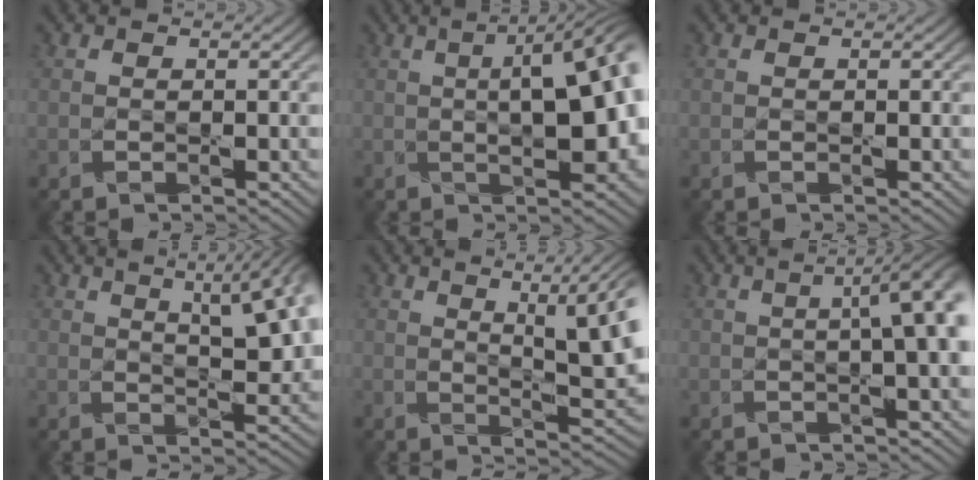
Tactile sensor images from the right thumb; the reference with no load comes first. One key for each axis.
{"total": 12.5, "fx": 0.5, "fy": 4.1, "fz": 11.8, "tx": -0.147, "ty": 0.021, "tz": -0.007}
{"total": 0.0}
{"total": 10.4, "fx": 3.9, "fy": 3.6, "fz": 8.9, "tx": -0.115, "ty": 0.022, "tz": 0.048}
{"total": 11.2, "fx": 4.0, "fy": 3.2, "fz": 10.0, "tx": -0.146, "ty": 0.010, "tz": 0.062}
{"total": 8.1, "fx": 0.8, "fy": 2.3, "fz": 7.8, "tx": -0.082, "ty": 0.023, "tz": 0.004}